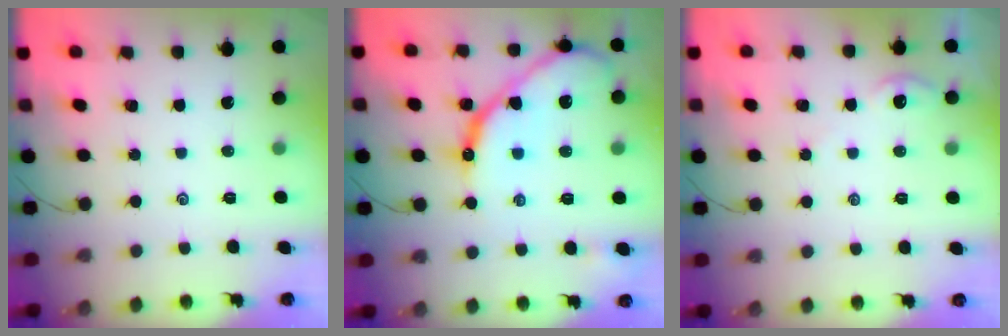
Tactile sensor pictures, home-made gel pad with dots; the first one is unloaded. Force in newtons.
{"total": 16.1, "press": 16.0, "slide": 1.5}
{"total": 1.3, "press": 1.2, "slide": 0.4}